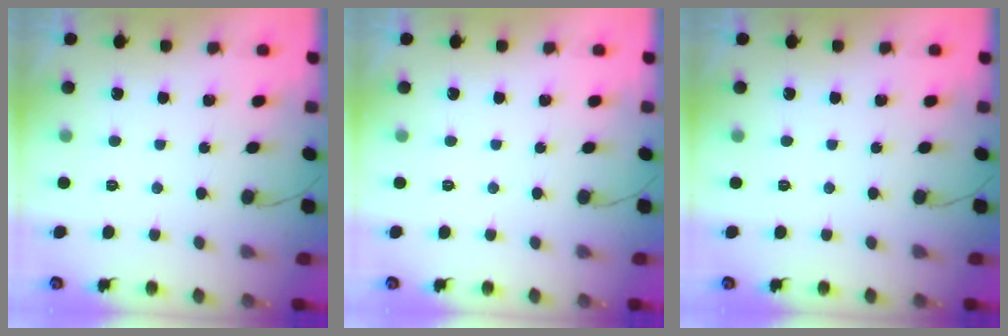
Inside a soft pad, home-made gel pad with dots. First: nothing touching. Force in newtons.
{"total": 0.0}
{"total": 0.0}